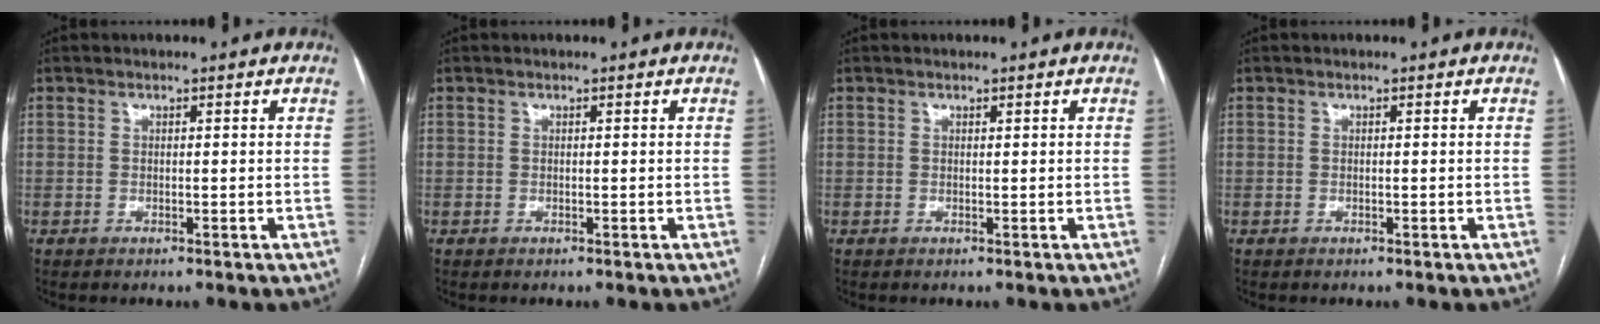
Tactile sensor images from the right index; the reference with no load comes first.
{"total": 0.0}
{"total": 0.0}
{"total": 0.0}